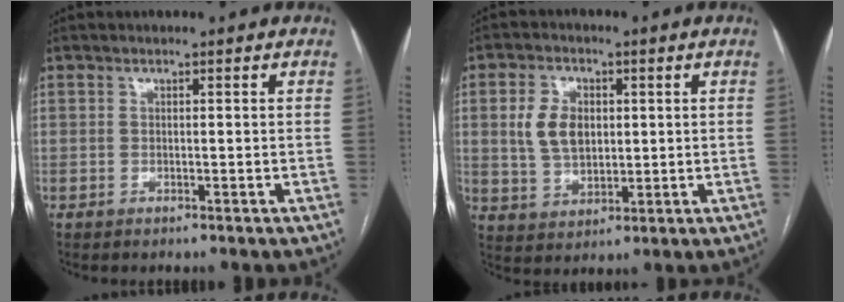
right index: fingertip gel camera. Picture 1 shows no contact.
{"total": 7.4, "force": [1.4, 5.0, 5.3], "torque": [-0.114, 0.012, 0.033]}